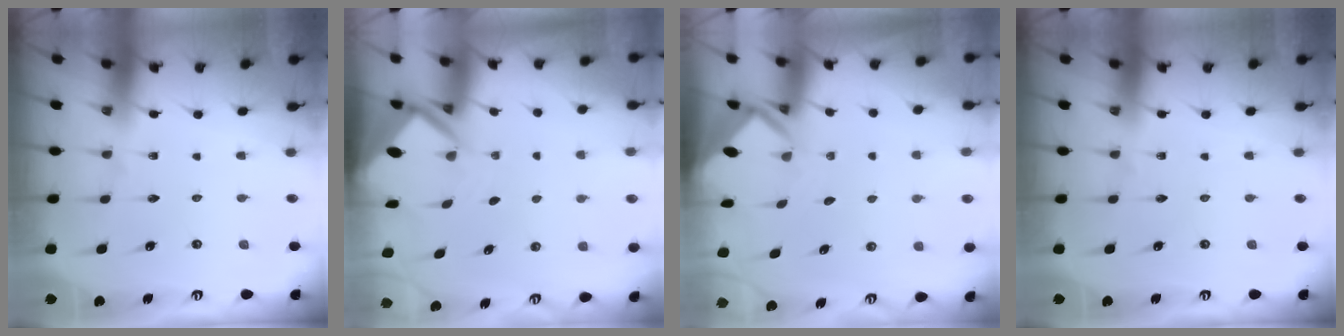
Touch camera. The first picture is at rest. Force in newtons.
{"total": 4.8, "press": 4.8, "slide": 0.1}
{"total": 3.2, "press": 3.2, "slide": 0.2}
{"total": 0.0}